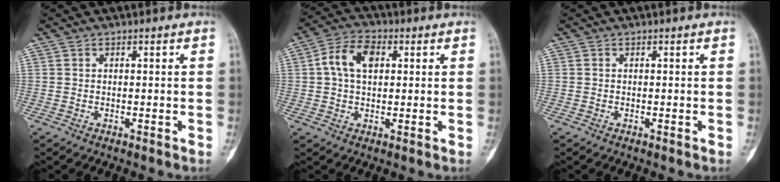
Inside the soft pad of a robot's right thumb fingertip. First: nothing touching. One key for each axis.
{"total": 8.1, "fx": 1.6, "fy": 5.3, "fz": 6.0, "tx": -0.107, "ty": 0.017, "tz": 0.024}
{"total": 0.0}